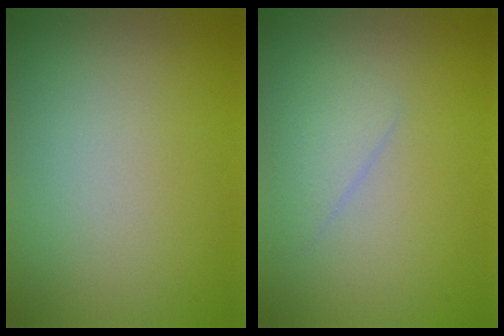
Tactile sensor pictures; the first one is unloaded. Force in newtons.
{"total": 1.7, "press": 1.7, "slide": 0.1}